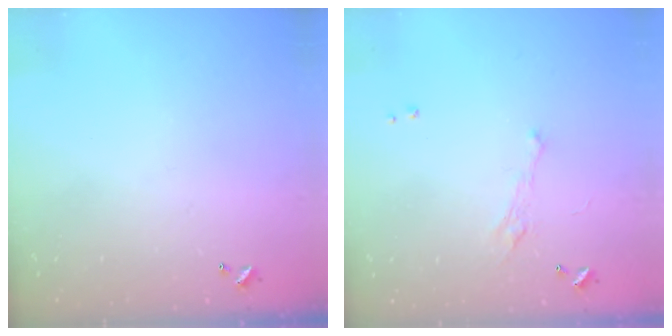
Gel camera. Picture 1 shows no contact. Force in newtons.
{"total": 2.3, "press": 2.1, "slide": 0.8}